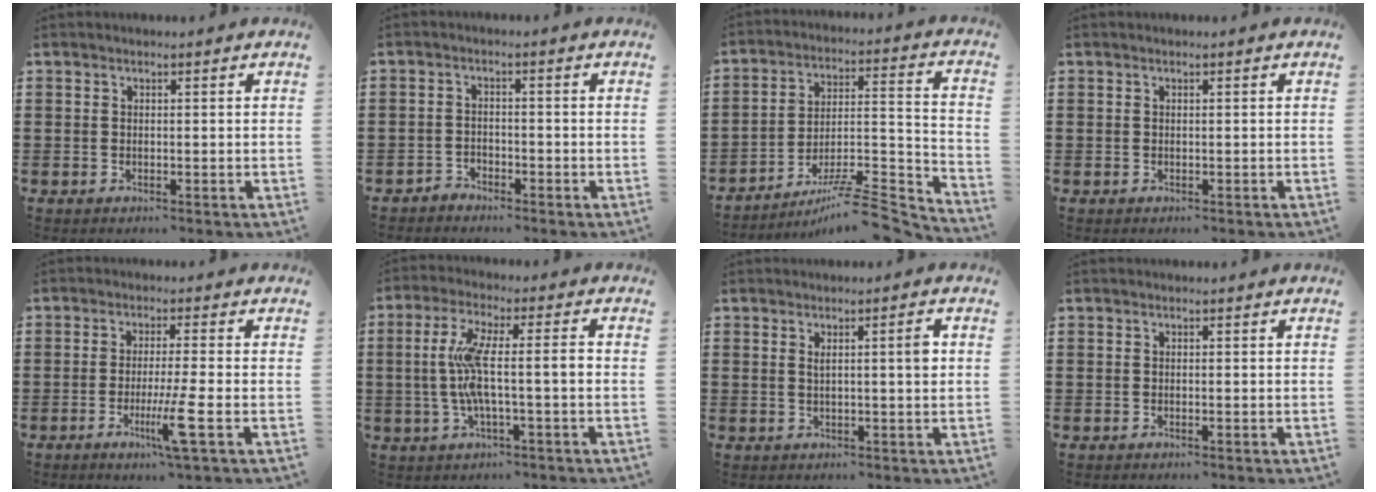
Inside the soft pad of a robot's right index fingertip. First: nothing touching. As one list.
[{"total": 1.8, "force": [-1.7, 0.7, -0.2], "torque": [-0.003, 0.004, -0.037]}, {"total": 9.5, "force": [-7.7, 1.3, 5.5], "torque": [-0.077, 0.014, -0.146]}, {"total": 0.0}, {"total": 6.8, "force": [-2.5, -0.4, 6.3], "torque": [-0.117, -0.022, -0.046]}, {"total": 8.4, "force": [-0.8, 1.5, 8.2], "torque": [-0.167, -0.005, -0.023]}, {"total": 3.1, "force": [0.8, 0.0, 3.0], "torque": [-0.058, 0.000, 0.009]}, {"total": 0.0}]